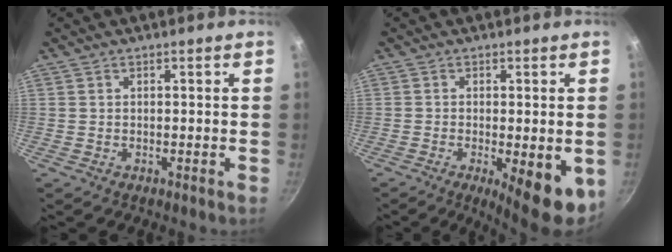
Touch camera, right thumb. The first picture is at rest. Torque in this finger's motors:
{"motor_torque": [-0.09, 0.71, 0.03, 0.00, 0.12]}